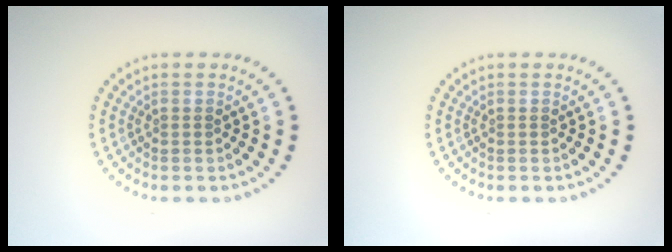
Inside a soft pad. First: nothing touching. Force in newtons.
{"total": 0.0}